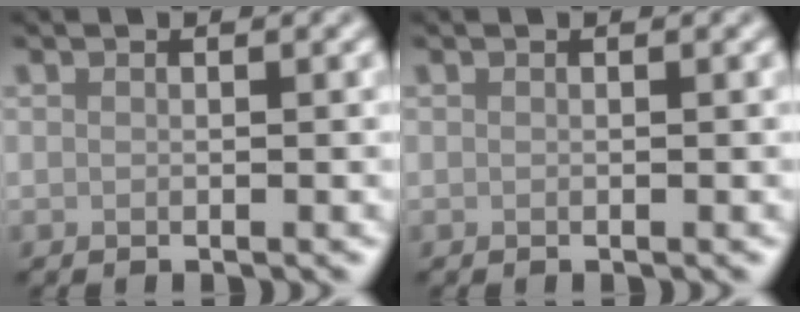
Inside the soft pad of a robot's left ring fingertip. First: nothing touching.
{"total": 0.0}